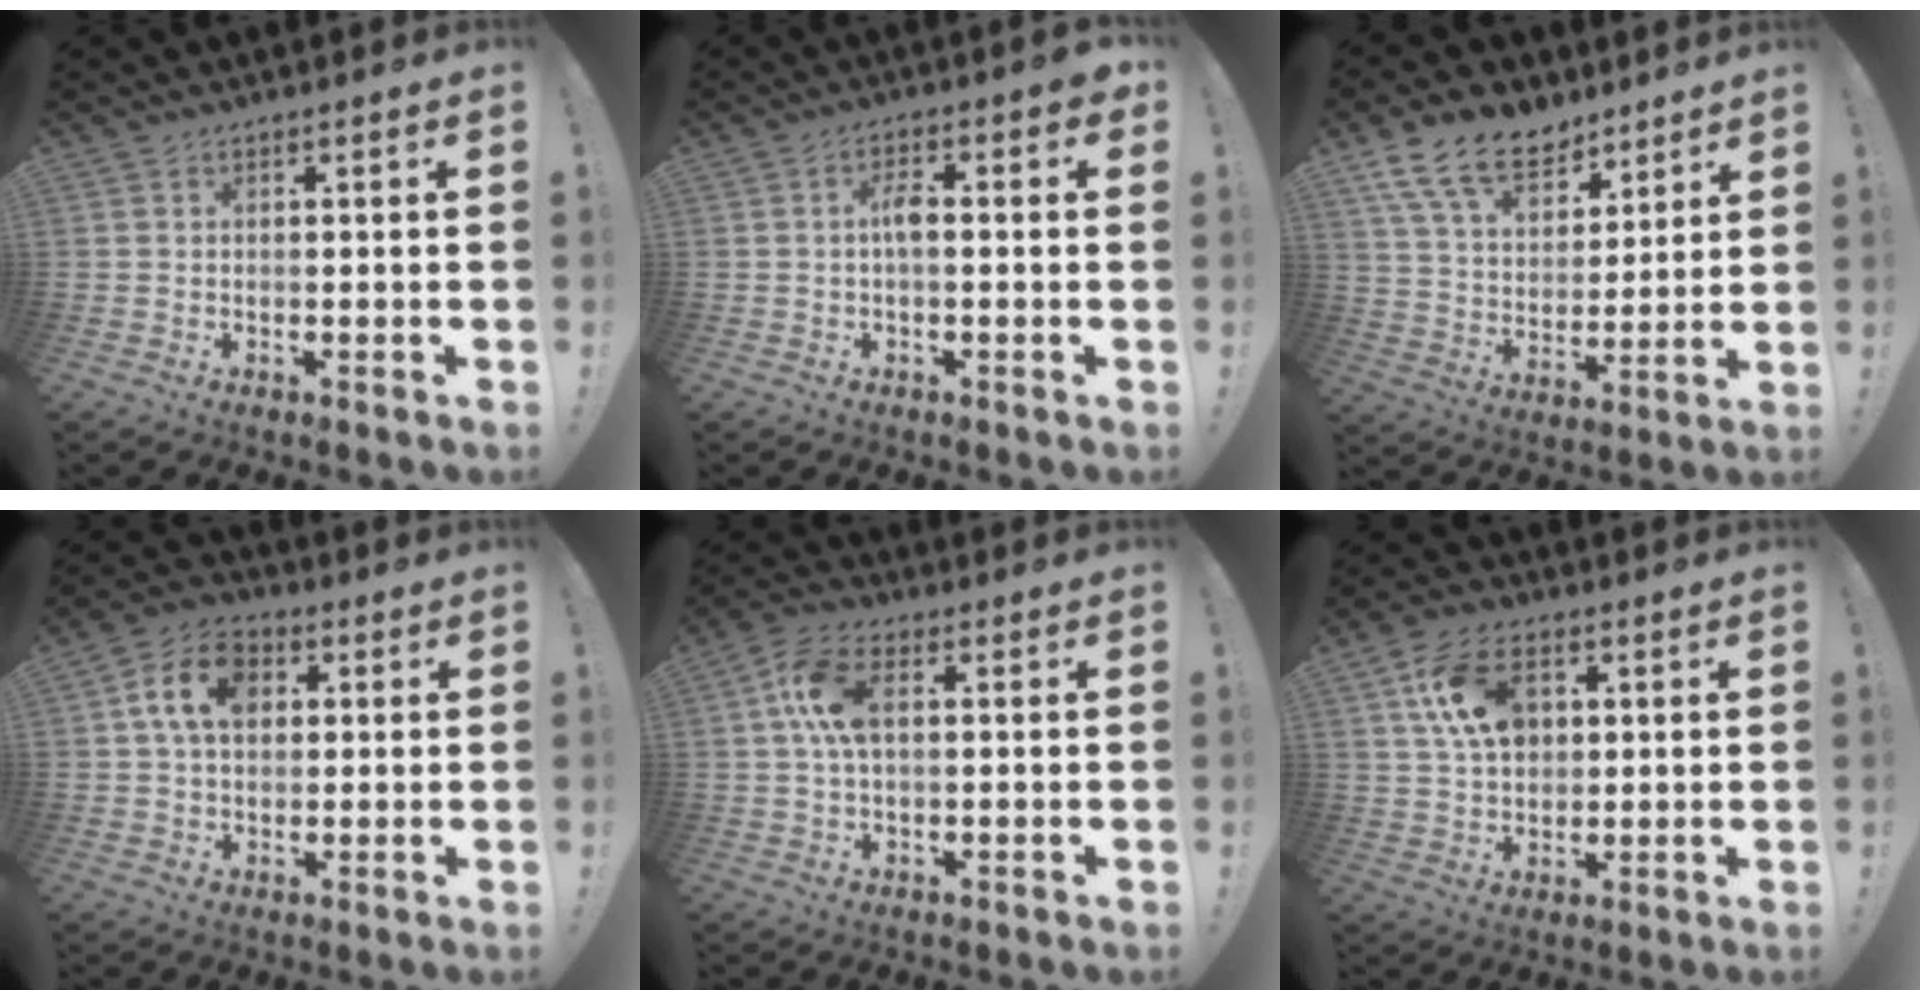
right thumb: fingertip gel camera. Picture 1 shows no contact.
{"total": 5.1, "force": [-0.1, 1.9, 4.7], "torque": [-0.082, 0.009, -0.006]}
{"total": 16.1, "force": [10.9, 9.1, 7.6], "torque": [-0.137, -0.066, 0.204]}
{"total": 11.9, "force": [3.4, 8.4, 7.7], "torque": [-0.126, 0.015, 0.066]}
{"total": 10.1, "force": [2.0, 5.8, 8.1], "torque": [-0.162, 0.006, 0.037]}
{"total": 14.0, "force": [4.5, 9.5, 9.3], "torque": [-0.157, 0.005, 0.089]}